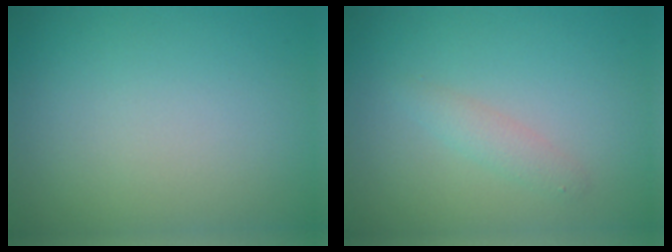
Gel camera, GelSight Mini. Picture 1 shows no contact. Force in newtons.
{"total": 1.5, "press": 1.5, "slide": 0.0}